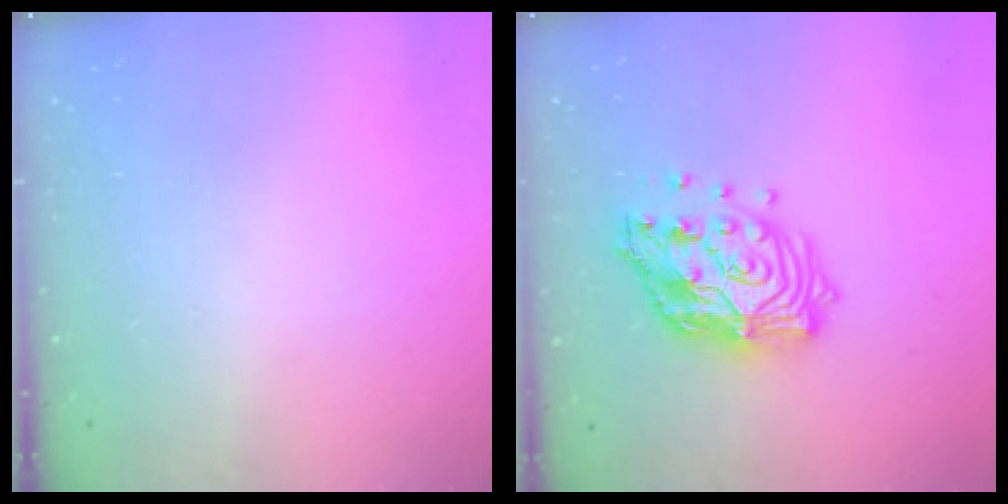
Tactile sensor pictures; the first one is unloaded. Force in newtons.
{"total": 15.3, "press": 15.3, "slide": 1.2}